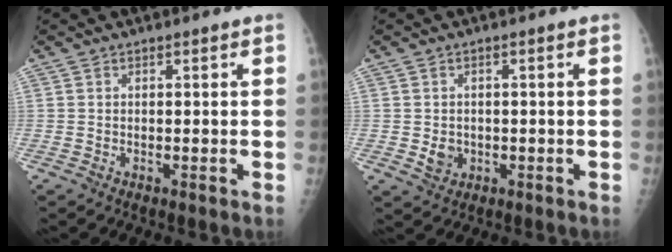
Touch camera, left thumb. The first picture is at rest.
{"total": 2.9, "force": [-0.6, 2.6, 1.3], "torque": [-0.010, 0.000, 0.000]}